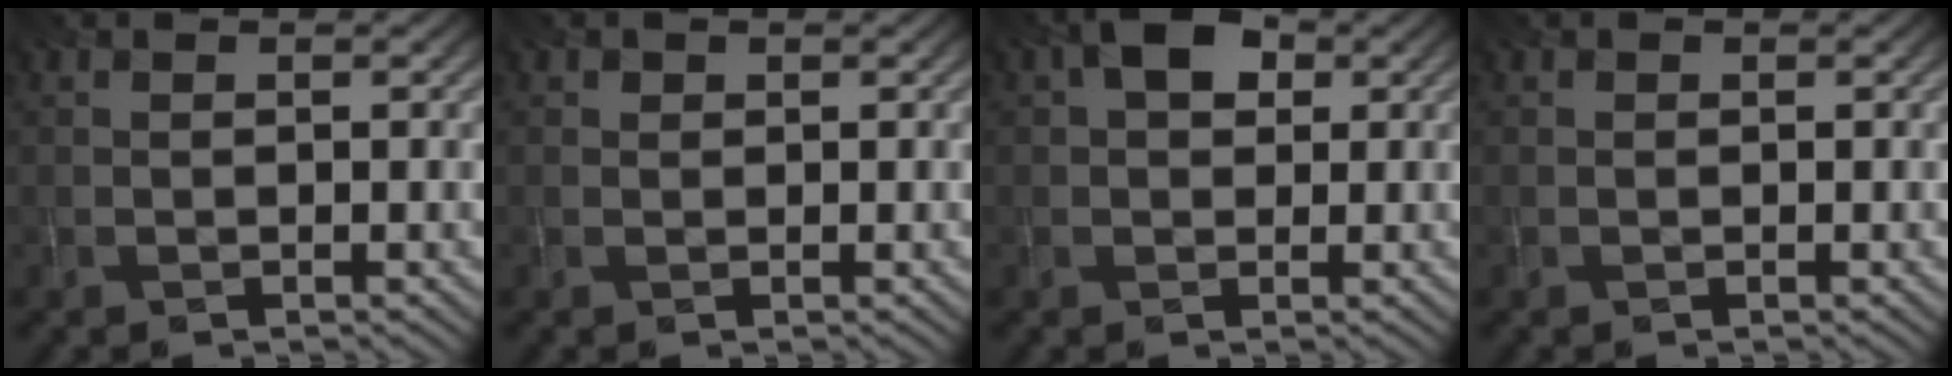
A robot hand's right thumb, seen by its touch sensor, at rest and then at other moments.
{"total": 0.8, "force": [0.4, 0.7, 0.1], "torque": [0.004, 0.004, 0.000]}
{"total": 4.2, "force": [1.5, 2.8, 2.8], "torque": [-0.048, 0.017, 0.007]}
{"total": 0.0}